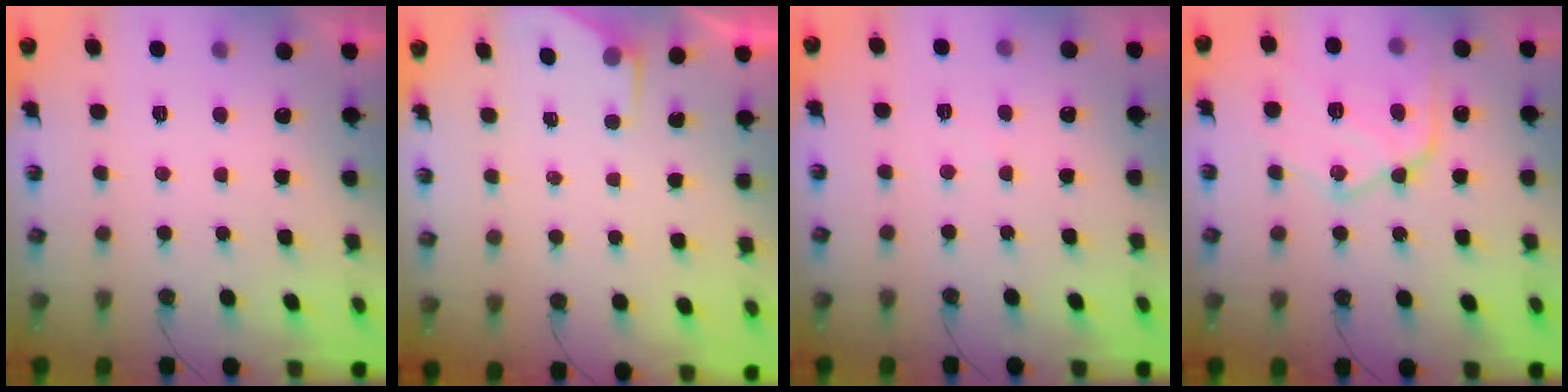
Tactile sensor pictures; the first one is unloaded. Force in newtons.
{"total": 3.1, "press": 3.1, "slide": 0.4}
{"total": 3.6, "press": 3.5, "slide": 0.5}
{"total": 18.4, "press": 18.3, "slide": 1.5}